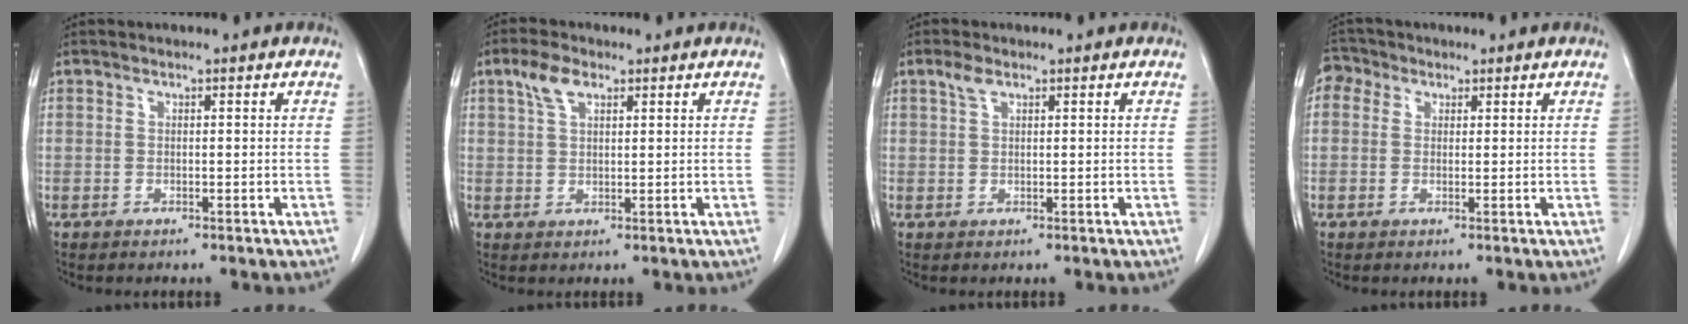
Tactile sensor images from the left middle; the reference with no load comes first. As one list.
[{"total": 3.7, "force": [2.1, 1.7, 2.6], "torque": [-0.058, 0.013, 0.045]}, {"total": 1.6, "force": [1.0, 0.7, 1.1], "torque": [-0.025, 0.010, 0.022]}, {"total": 3.3, "force": [1.5, 2.7, 1.2], "torque": [-0.026, 0.017, 0.027]}]